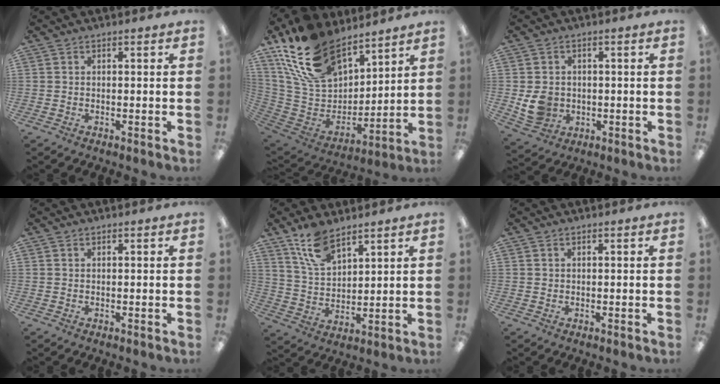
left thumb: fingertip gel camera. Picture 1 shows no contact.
{"total": 22.7, "force": [15.4, 12.4, 11.1], "torque": [-0.225, -0.081, 0.287]}
{"total": 6.5, "force": [-0.4, 5.8, 2.9], "torque": [-0.047, 0.003, -0.004]}
{"total": 0.7, "force": [0.3, 0.3, 0.5], "torque": [-0.010, 0.003, 0.005]}
{"total": 10.5, "force": [7.7, 4.7, 5.4], "torque": [-0.118, -0.027, 0.145]}
{"total": 0.7, "force": [0.3, 0.6, 0.2], "torque": [-0.005, 0.004, 0.004]}